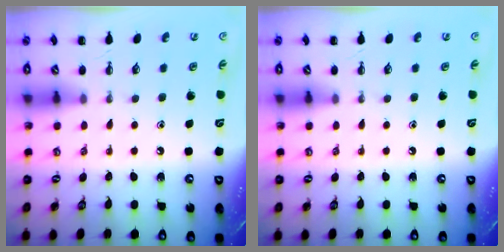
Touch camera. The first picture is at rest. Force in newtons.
{"total": 0.0}